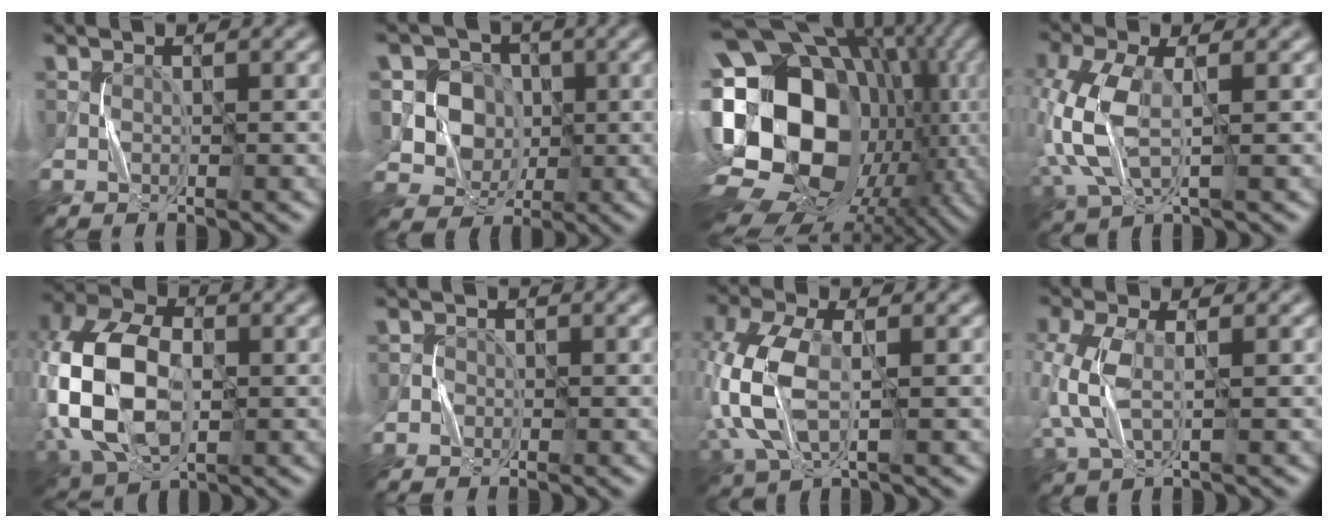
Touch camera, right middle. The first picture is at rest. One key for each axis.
{"total": 8.7, "fx": -0.4, "fy": 7.8, "fz": 3.9, "tx": -0.096, "ty": 0.035, "tz": -0.032}
{"total": 20.5, "fx": -3.2, "fy": 13.8, "fz": 14.9, "tx": -0.271, "ty": 0.022, "tz": -0.055}
{"total": 5.7, "fx": -0.8, "fy": 2.3, "fz": 5.1, "tx": -0.144, "ty": 0.000, "tz": -0.013}
{"total": 12.3, "fx": -1.5, "fy": 7.7, "fz": 9.4, "tx": -0.223, "ty": 0.001, "tz": -0.036}
{"total": 1.4, "fx": -1.0, "fy": 0.9, "fz": -0.2, "tx": 0.011, "ty": 0.008, "tz": -0.026}
{"total": 6.7, "fx": -0.9, "fy": 3.3, "fz": 5.8, "tx": -0.157, "ty": 0.001, "tz": -0.017}
{"total": 2.9, "fx": -0.7, "fy": 0.6, "fz": 2.7, "tx": -0.081, "ty": -0.002, "tz": -0.010}